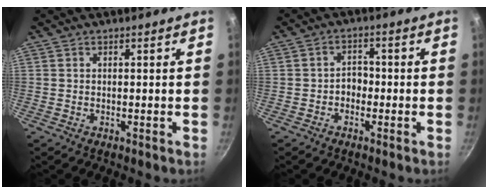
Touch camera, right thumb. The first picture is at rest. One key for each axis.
{"total": 3.0, "fx": -1.1, "fy": 2.3, "fz": 1.6, "tx": 0.000, "ty": 0.017, "tz": -0.021}